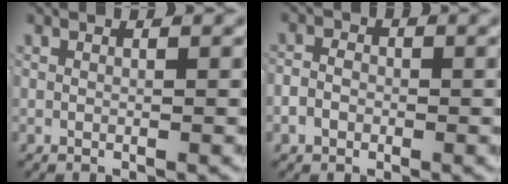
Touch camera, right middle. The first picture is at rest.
{"total": 2.1, "force": [-0.7, 1.7, 1.0], "torque": [-0.018, 0.001, -0.015]}